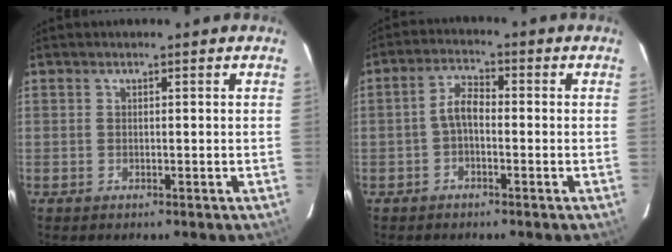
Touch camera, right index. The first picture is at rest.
{"total": 3.6, "force": [-1.0, 1.8, 3.0], "torque": [-0.062, 0.014, -0.020]}